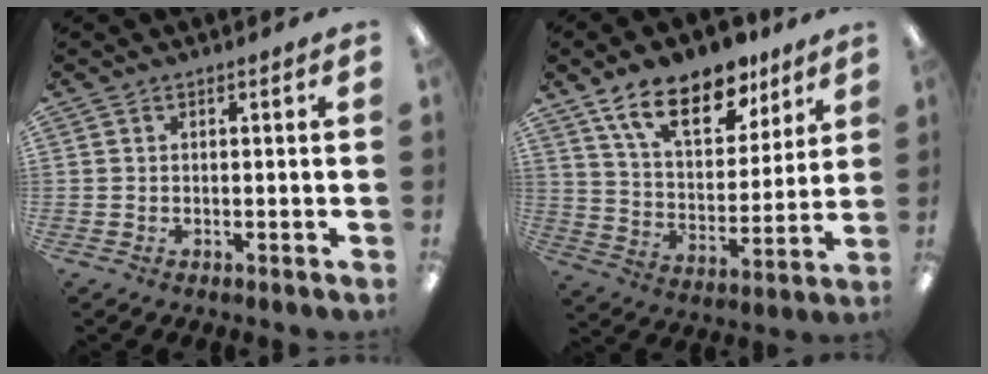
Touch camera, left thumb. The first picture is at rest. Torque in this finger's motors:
{"motor_torque": [0.38, 0.45, 1.28, -1.49, 0.10]}